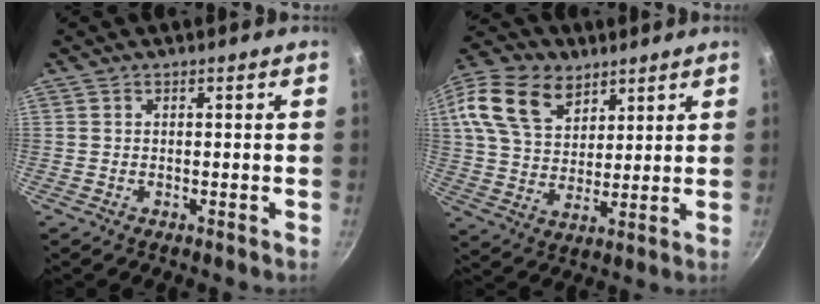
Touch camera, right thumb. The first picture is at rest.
{"total": 18.2, "force": [9.0, 12.0, 10.2], "torque": [-0.190, -0.005, 0.163]}